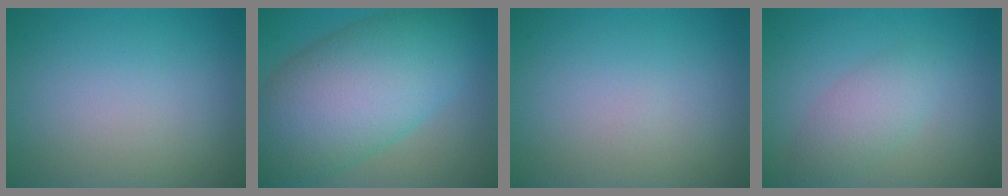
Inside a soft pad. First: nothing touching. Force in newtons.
{"total": 12.6, "press": 12.6, "slide": 0.5}
{"total": 0.0}
{"total": 2.8, "press": 2.8, "slide": 0.2}